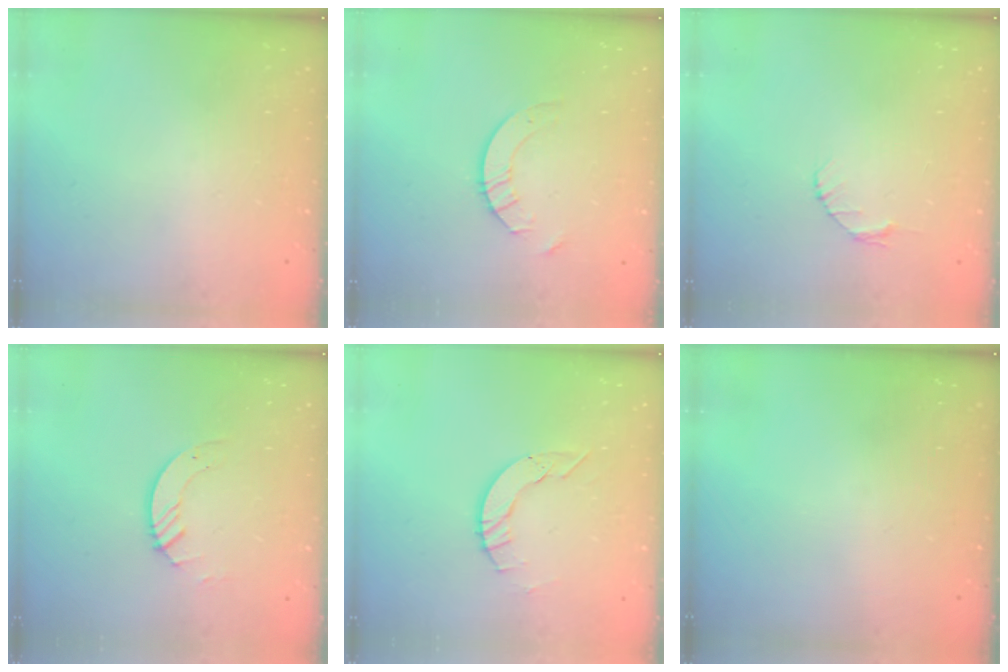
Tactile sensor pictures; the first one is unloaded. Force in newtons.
{"total": 4.9, "press": 4.9, "slide": 0.5}
{"total": 2.6, "press": 2.6, "slide": 0.3}
{"total": 3.3, "press": 3.3, "slide": 0.1}
{"total": 5.5, "press": 5.5, "slide": 0.2}
{"total": 0.0}